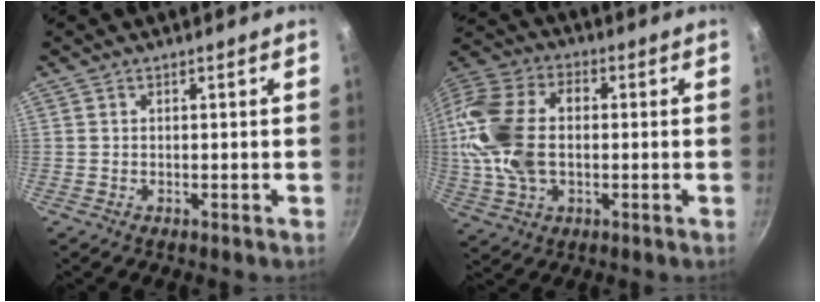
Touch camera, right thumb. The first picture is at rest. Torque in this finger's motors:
{"motor_torque": [1.59, 2.70, 2.28, -0.32, 0.25]}